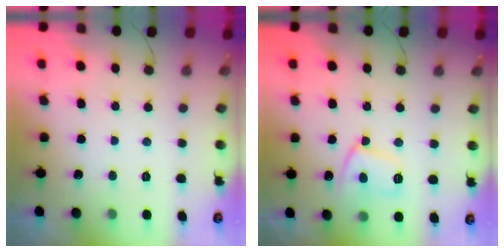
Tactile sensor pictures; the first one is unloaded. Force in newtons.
{"total": 10.0, "press": 10.0, "slide": 0.8}